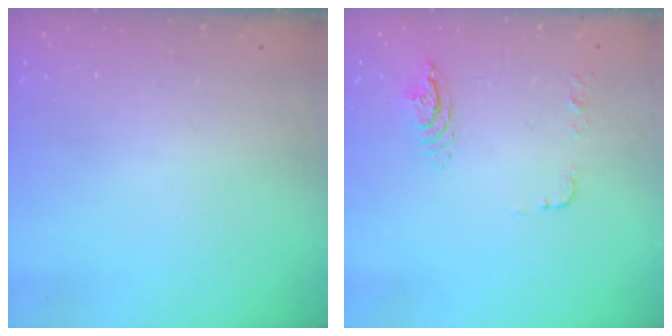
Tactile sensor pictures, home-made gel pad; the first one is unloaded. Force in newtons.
{"total": 8.3, "press": 8.3, "slide": 0.8}